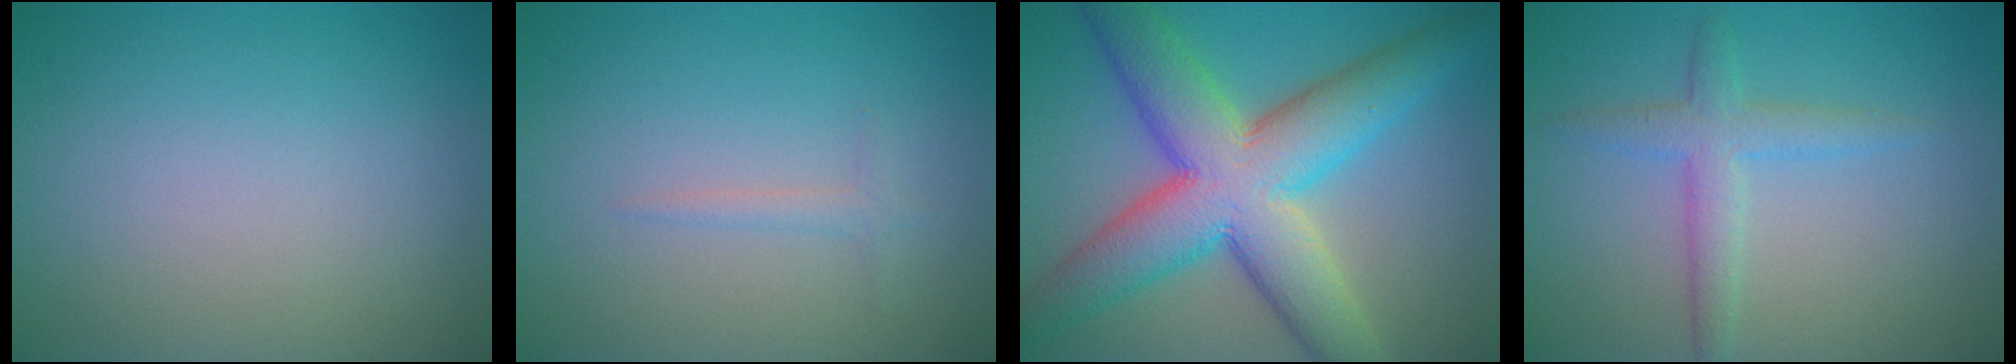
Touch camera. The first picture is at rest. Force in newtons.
{"total": 0.8, "press": 0.8, "slide": 0.1}
{"total": 11.7, "press": 11.7, "slide": 0.6}
{"total": 2.7, "press": 2.7, "slide": 0.1}